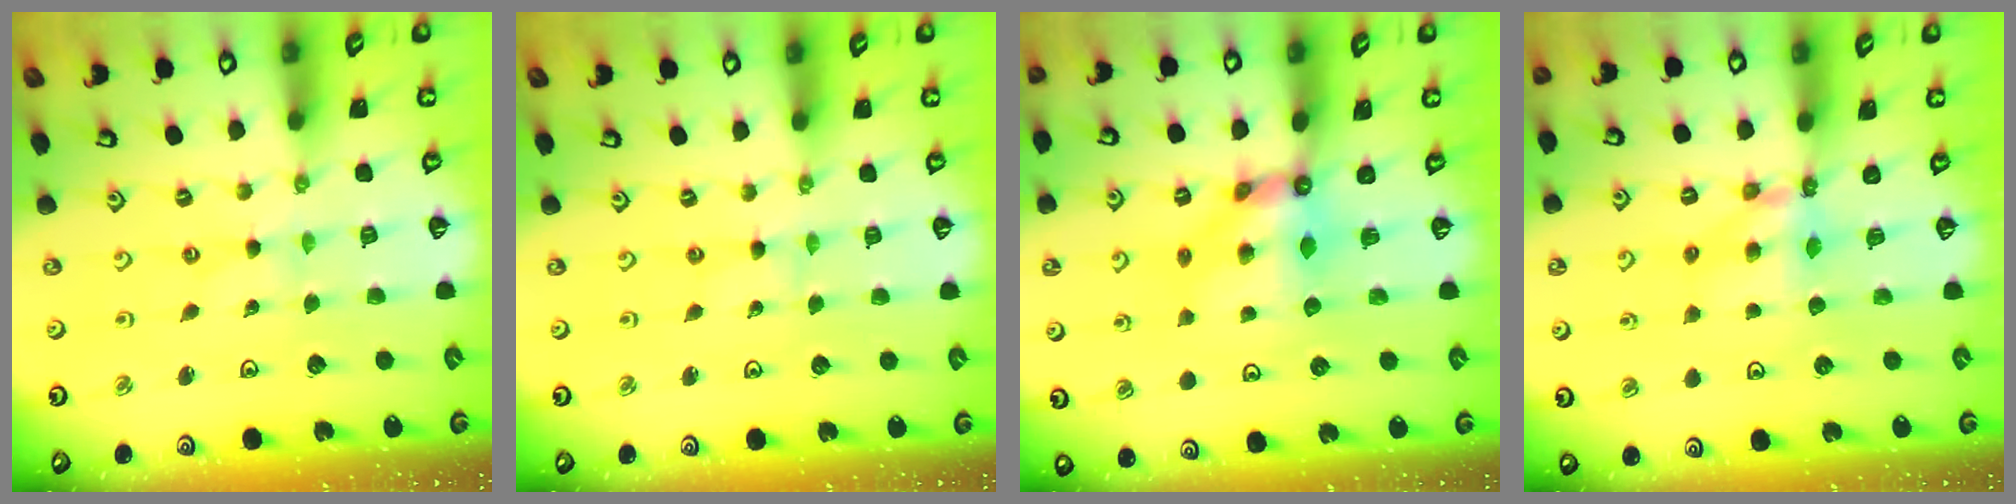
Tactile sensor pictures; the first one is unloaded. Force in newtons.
{"total": 1.1, "press": 1.1, "slide": 0.1}
{"total": 7.6, "press": 7.6, "slide": 0.5}
{"total": 6.2, "press": 6.1, "slide": 0.7}